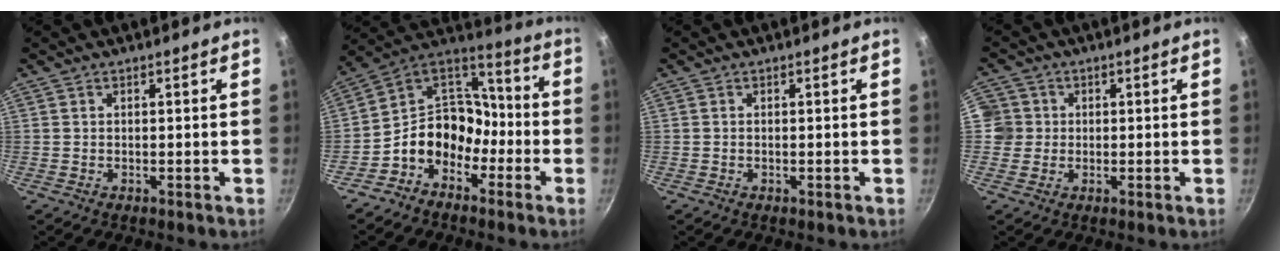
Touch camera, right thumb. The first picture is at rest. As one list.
[{"total": 13.2, "force": [-6.1, 10.0, 6.1], "torque": [-0.054, 0.081, -0.135]}, {"total": 0.0}, {"total": 4.8, "force": [0.3, 4.7, 0.9], "torque": [0.020, 0.006, -0.004]}]